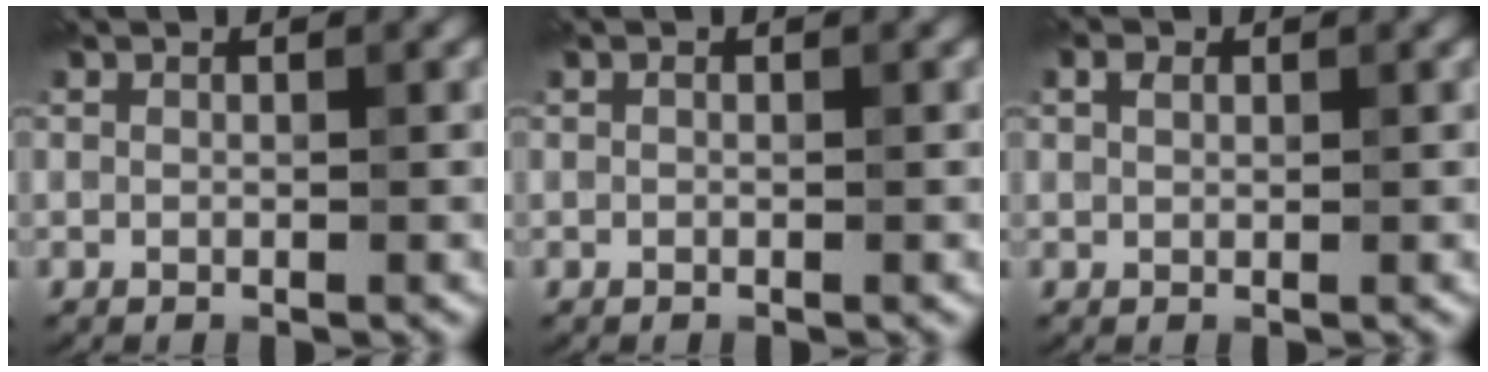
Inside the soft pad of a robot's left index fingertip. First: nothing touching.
{"total": 0.0}
{"total": 1.1, "force": [0.6, 0.8, 0.4], "torque": [-0.009, 0.012, 0.008]}